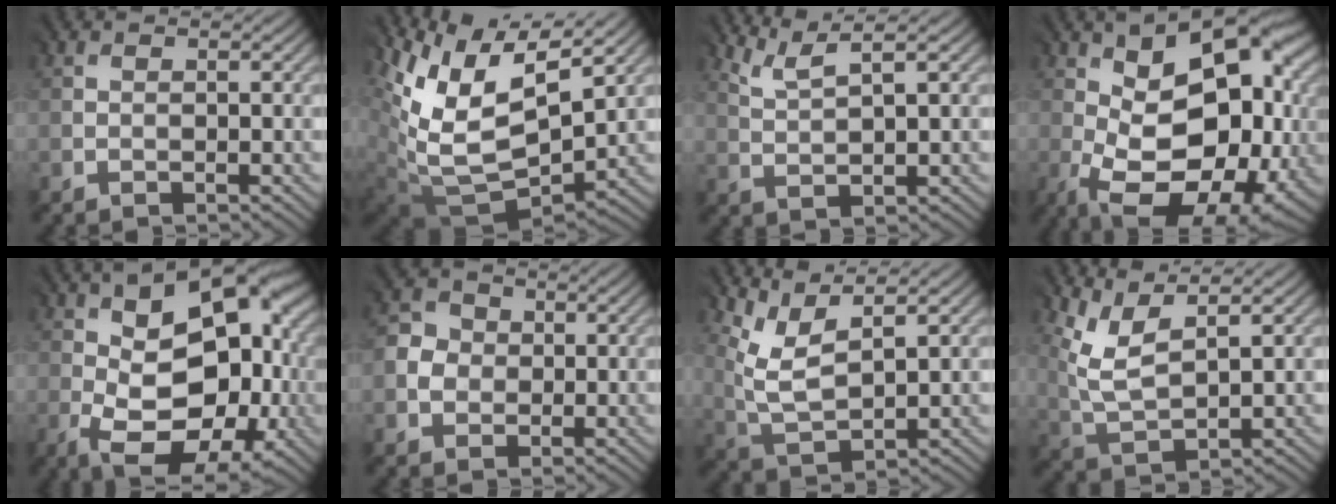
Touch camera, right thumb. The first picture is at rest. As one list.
[{"total": 11.8, "force": [5.5, 6.6, 8.0], "torque": [-0.193, -0.007, 0.124]}, {"total": 3.1, "force": [2.6, 0.0, 1.7], "torque": [-0.034, 0.004, 0.064]}, {"total": 19.0, "force": [-0.3, 11.8, 14.9], "torque": [-0.221, -0.032, 0.024]}, {"total": 16.1, "force": [-0.4, 10.2, 12.5], "torque": [-0.189, -0.042, 0.017]}, {"total": 2.9, "force": [-0.5, 2.8, 0.5], "torque": [-0.011, 0.002, -0.012]}, {"total": 5.2, "force": [3.7, 1.4, 3.4], "torque": [-0.086, -0.004, 0.088]}, {"total": 5.3, "force": [3.6, 1.6, 3.6], "torque": [-0.095, 0.000, 0.084]}]